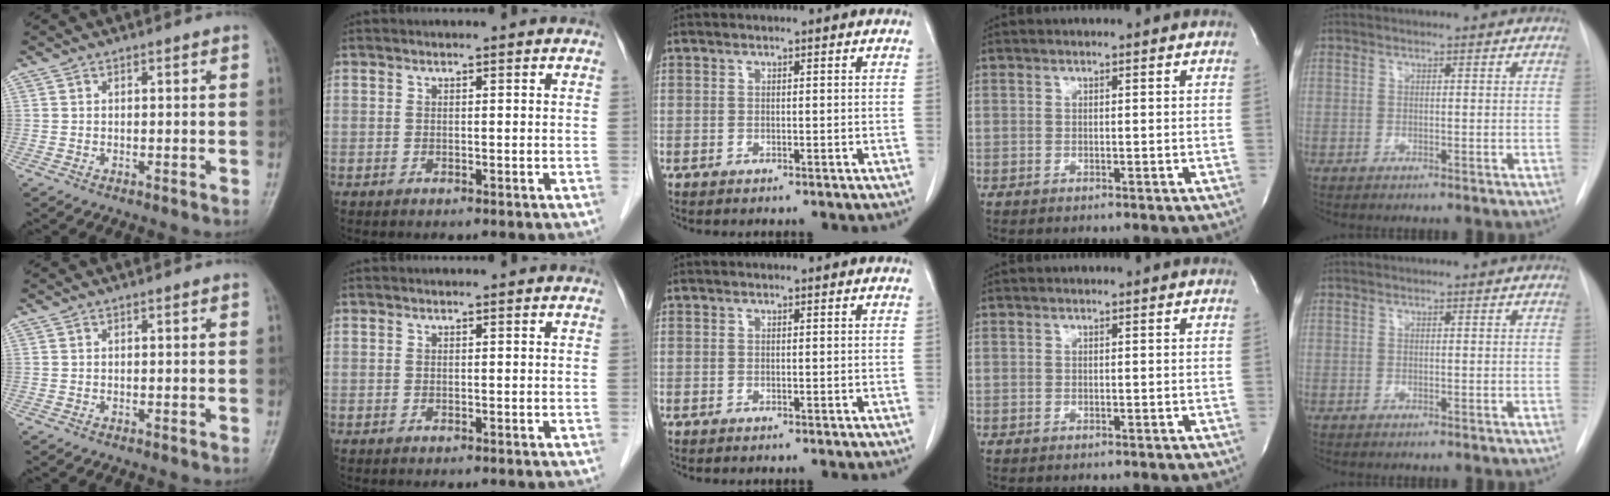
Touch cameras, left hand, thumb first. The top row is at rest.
{}